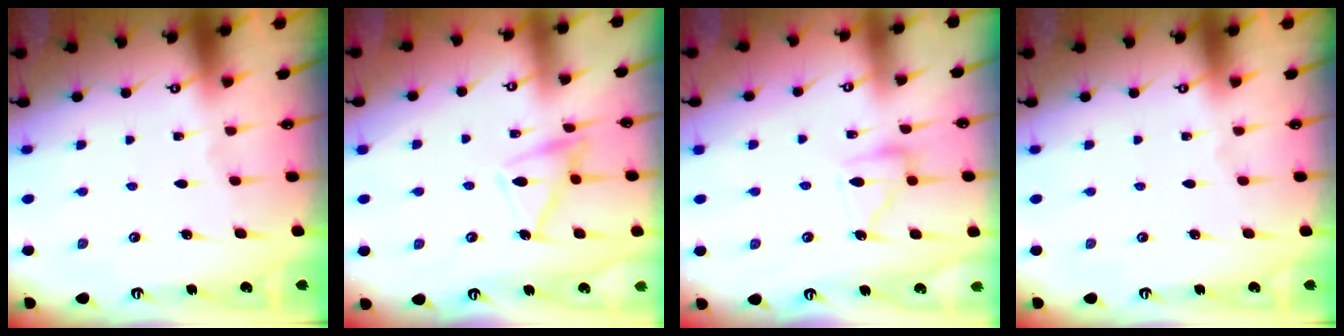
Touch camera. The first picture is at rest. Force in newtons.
{"total": 13.2, "press": 13.2, "slide": 0.9}
{"total": 10.7, "press": 10.7, "slide": 0.8}
{"total": 0.0}